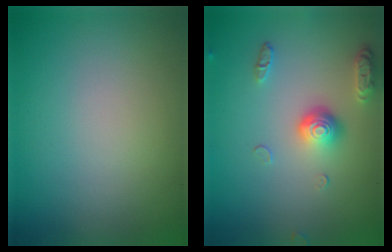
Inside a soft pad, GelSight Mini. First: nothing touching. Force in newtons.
{"total": 3.7, "press": 2.8, "slide": 2.4}